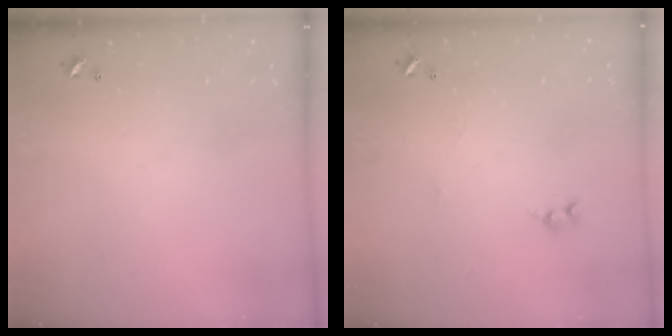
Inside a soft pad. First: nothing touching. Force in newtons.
{"total": 1.6, "press": 1.6, "slide": 0.2}